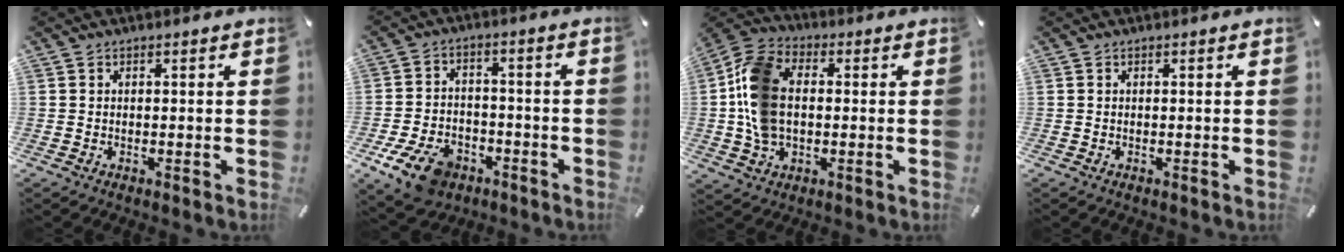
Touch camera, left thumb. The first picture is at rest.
{"total": 10.5, "force": [-6.0, 6.7, 5.6], "torque": [-0.112, 0.036, -0.105]}
{"total": 13.1, "force": [-0.2, 9.4, 9.2], "torque": [-0.203, 0.016, 0.002]}
{"total": 0.0}